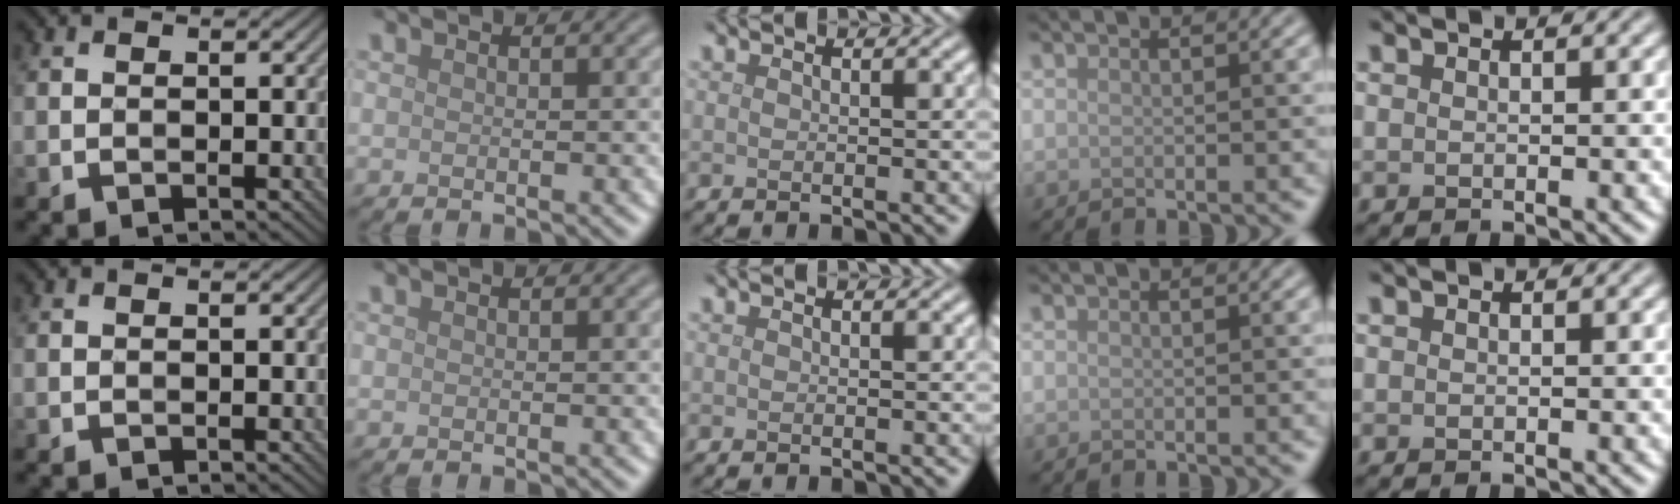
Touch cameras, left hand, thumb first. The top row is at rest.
{}